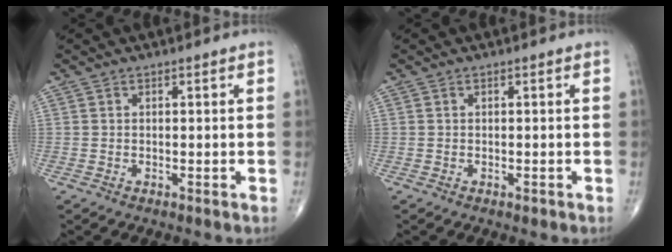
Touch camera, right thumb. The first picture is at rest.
{"total": 0.6, "force": [-0.2, 0.3, 0.5], "torque": [-0.006, -0.001, -0.002]}